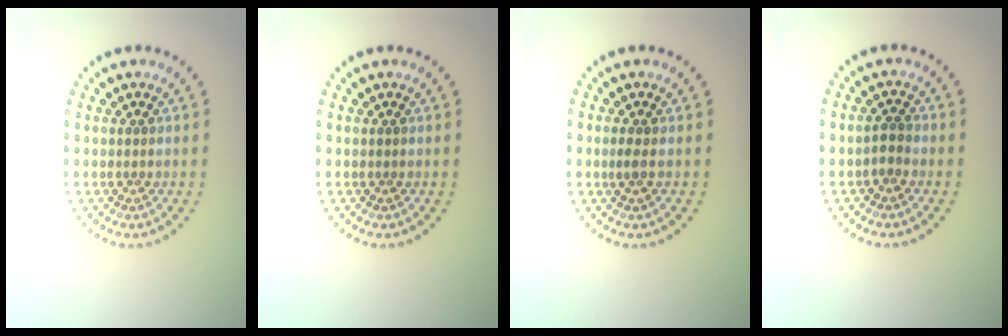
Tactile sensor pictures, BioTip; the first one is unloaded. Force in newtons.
{"total": 0.0}
{"total": 0.8, "press": 0.7, "slide": 0.4}
{"total": 1.2, "press": 1.1, "slide": 0.4}